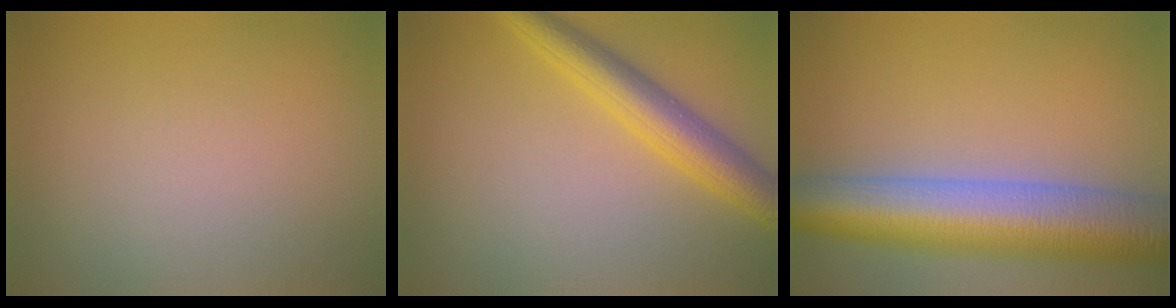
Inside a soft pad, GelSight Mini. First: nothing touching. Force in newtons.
{"total": 4.8, "press": 4.8, "slide": 0.1}
{"total": 10.9, "press": 10.9, "slide": 0.7}